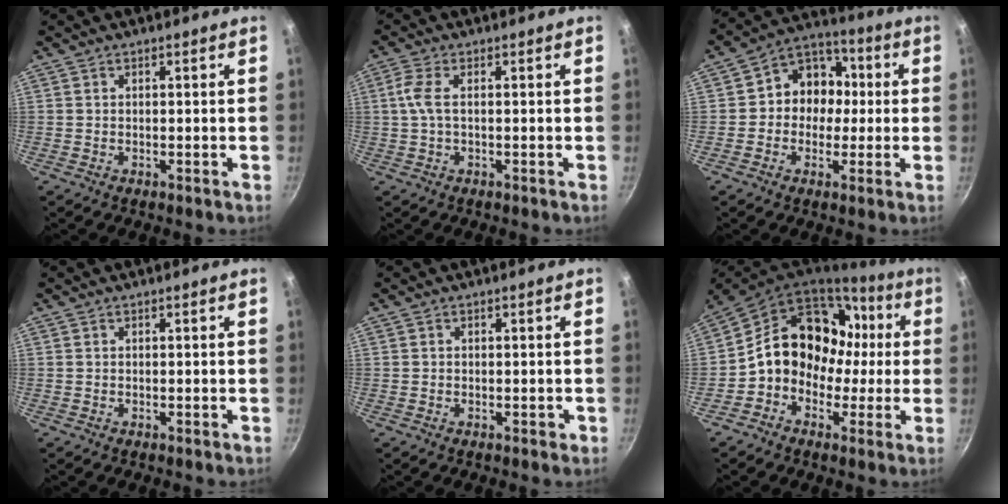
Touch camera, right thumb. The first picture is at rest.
{"total": 3.9, "force": [0.1, 1.4, 3.6], "torque": [-0.090, 0.009, -0.002]}
{"total": 10.5, "force": [0.0, 9.2, 5.1], "torque": [-0.025, 0.029, -0.019]}
{"total": 0.0}
{"total": 0.8, "force": [-0.3, 0.7, 0.5], "torque": [-0.003, 0.004, -0.003]}
{"total": 17.7, "force": [0.7, 14.3, 10.5], "torque": [-0.124, 0.055, 0.002]}